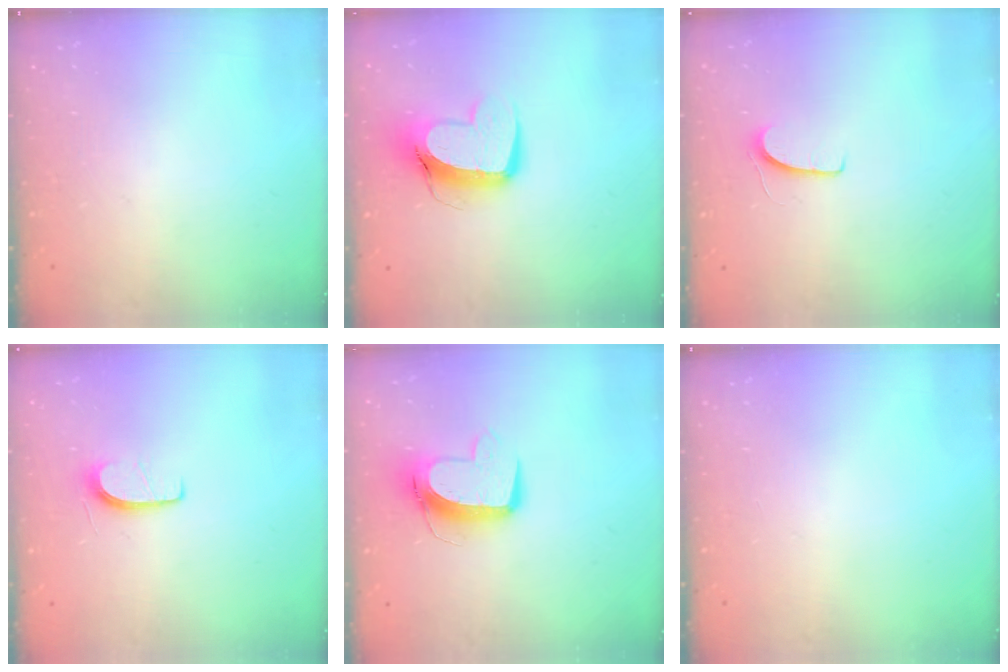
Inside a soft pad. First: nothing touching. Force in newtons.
{"total": 11.6, "press": 11.5, "slide": 1.3}
{"total": 5.1, "press": 5.0, "slide": 0.5}
{"total": 5.6, "press": 5.6, "slide": 0.7}
{"total": 11.1, "press": 11.0, "slide": 1.0}
{"total": 0.0}